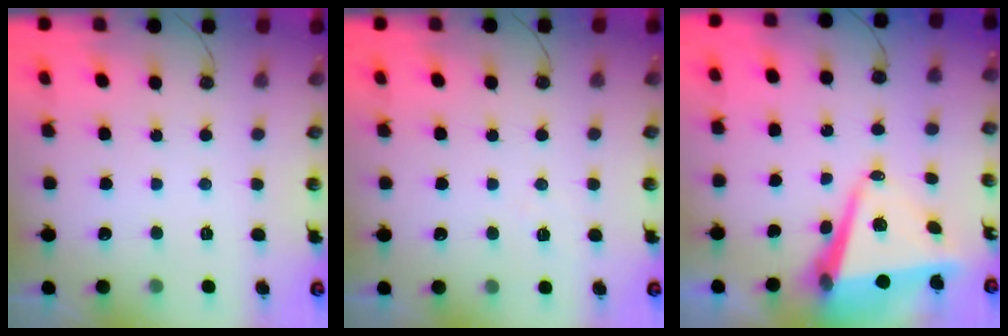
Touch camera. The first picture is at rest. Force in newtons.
{"total": 5.0, "press": 3.5, "slide": 3.5}
{"total": 10.5, "press": 9.9, "slide": 3.3}